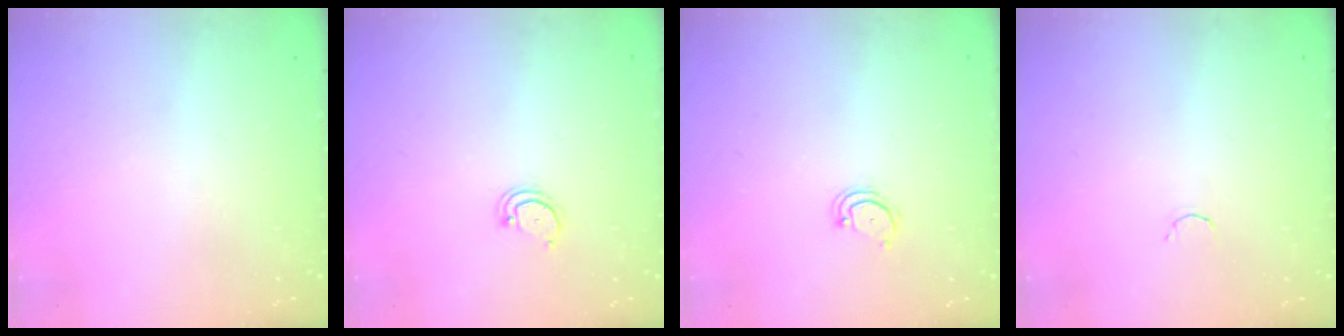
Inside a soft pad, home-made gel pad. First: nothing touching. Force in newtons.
{"total": 2.3, "press": 2.3, "slide": 0.2}
{"total": 3.3, "press": 3.3, "slide": 0.2}
{"total": 1.8, "press": 1.7, "slide": 0.4}